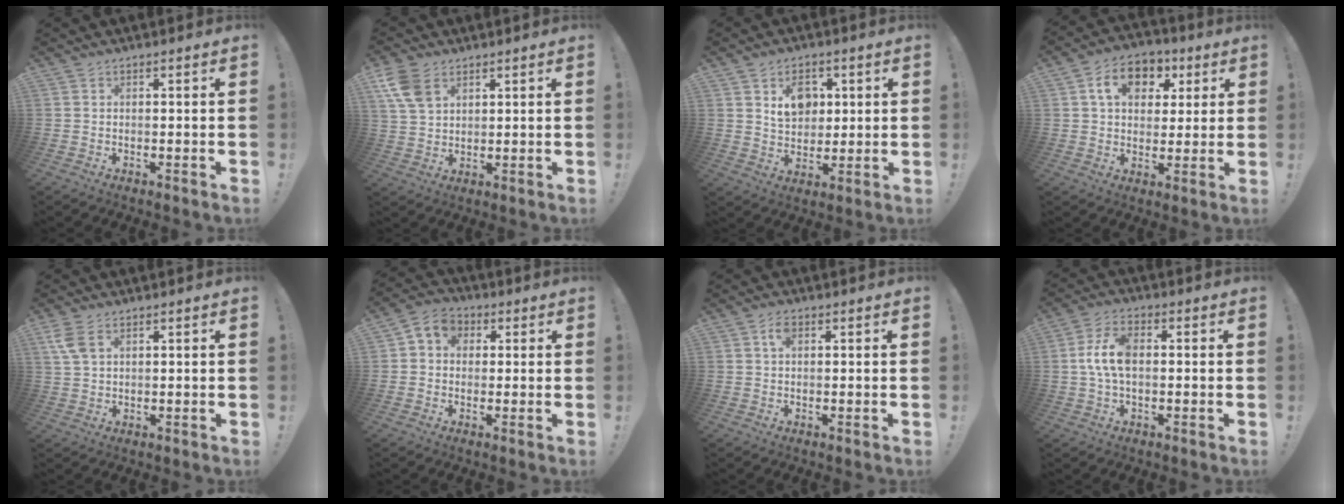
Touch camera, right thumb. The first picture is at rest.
{"total": 9.3, "force": [4.7, 6.0, 5.4], "torque": [-0.117, -0.007, 0.092]}
{"total": 8.9, "force": [3.4, 7.0, 4.4], "torque": [-0.051, -0.013, 0.062]}
{"total": 12.0, "force": [4.4, 8.9, 6.7], "torque": [-0.096, -0.005, 0.083]}
{"total": 5.6, "force": [2.7, 2.9, 3.9], "torque": [-0.087, -0.005, 0.051]}
{"total": 5.8, "force": [0.8, 5.1, 2.5], "torque": [-0.040, 0.005, 0.018]}
{"total": 2.9, "force": [1.1, 1.5, 2.2], "torque": [-0.036, 0.002, 0.015]}
{"total": 8.7, "force": [0.2, 4.8, 7.3], "torque": [-0.140, 0.005, 0.006]}